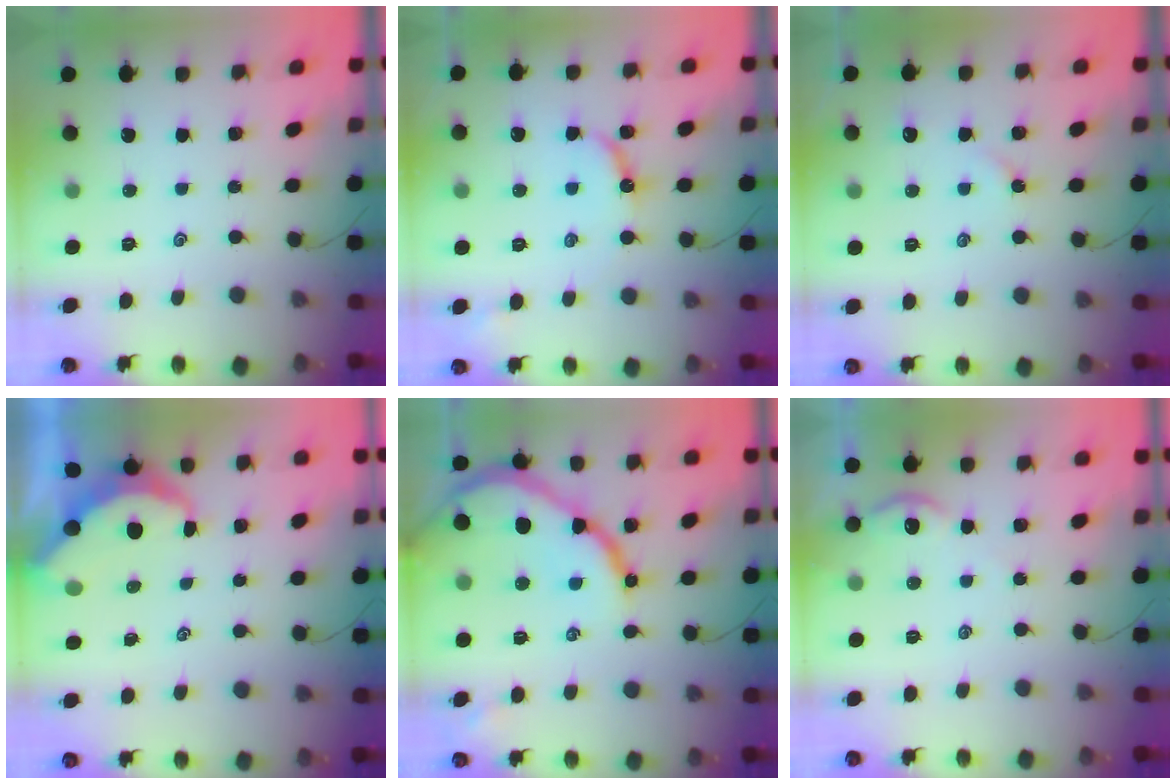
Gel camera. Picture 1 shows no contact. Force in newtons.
{"total": 8.3, "press": 8.2, "slide": 0.7}
{"total": 3.1, "press": 3.1, "slide": 0.5}
{"total": 6.5, "press": 6.4, "slide": 1.0}
{"total": 15.4, "press": 15.3, "slide": 1.4}
{"total": 1.7, "press": 1.7, "slide": 0.4}